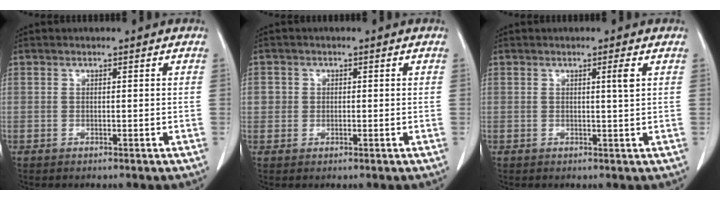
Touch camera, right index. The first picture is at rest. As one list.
[{"total": 2.0, "force": [0.2, 2.0, 0.4], "torque": [0.004, 0.006, 0.003]}, {"total": 1.6, "force": [0.6, -0.4, 1.5], "torque": [-0.025, -0.003, 0.010]}]